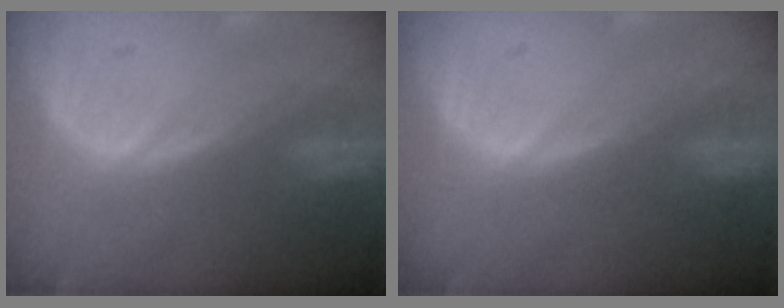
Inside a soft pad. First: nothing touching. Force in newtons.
{"total": 0.0}